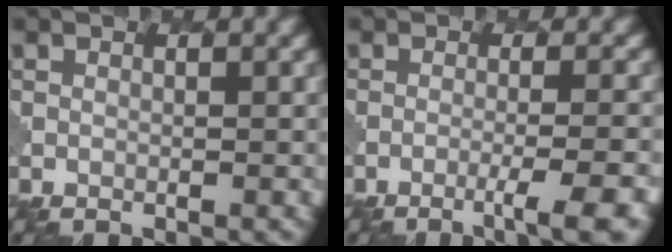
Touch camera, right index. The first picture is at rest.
{"total": 4.7, "force": [-2.5, 1.0, 3.8], "torque": [-0.049, 0.001, -0.040]}